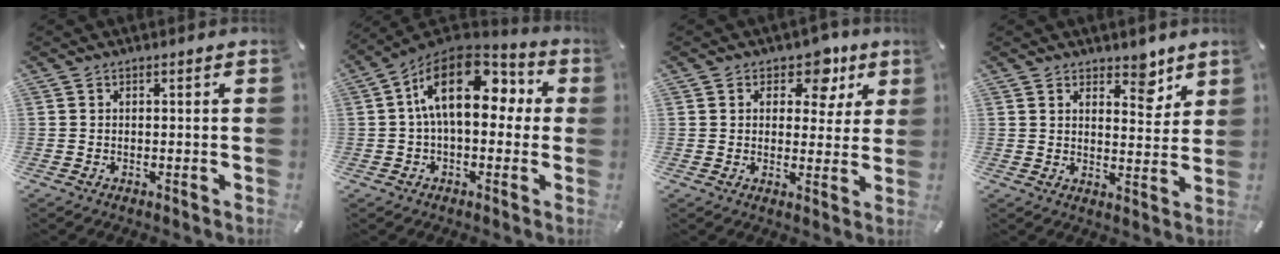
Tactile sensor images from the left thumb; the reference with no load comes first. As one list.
[{"total": 17.9, "force": [4.1, 10.0, 14.2], "torque": [-0.234, -0.014, 0.066]}, {"total": 8.2, "force": [4.3, 5.4, 4.4], "torque": [-0.042, -0.022, 0.066]}, {"total": 6.8, "force": [5.1, 3.6, 2.7], "torque": [-0.008, -0.038, 0.083]}]